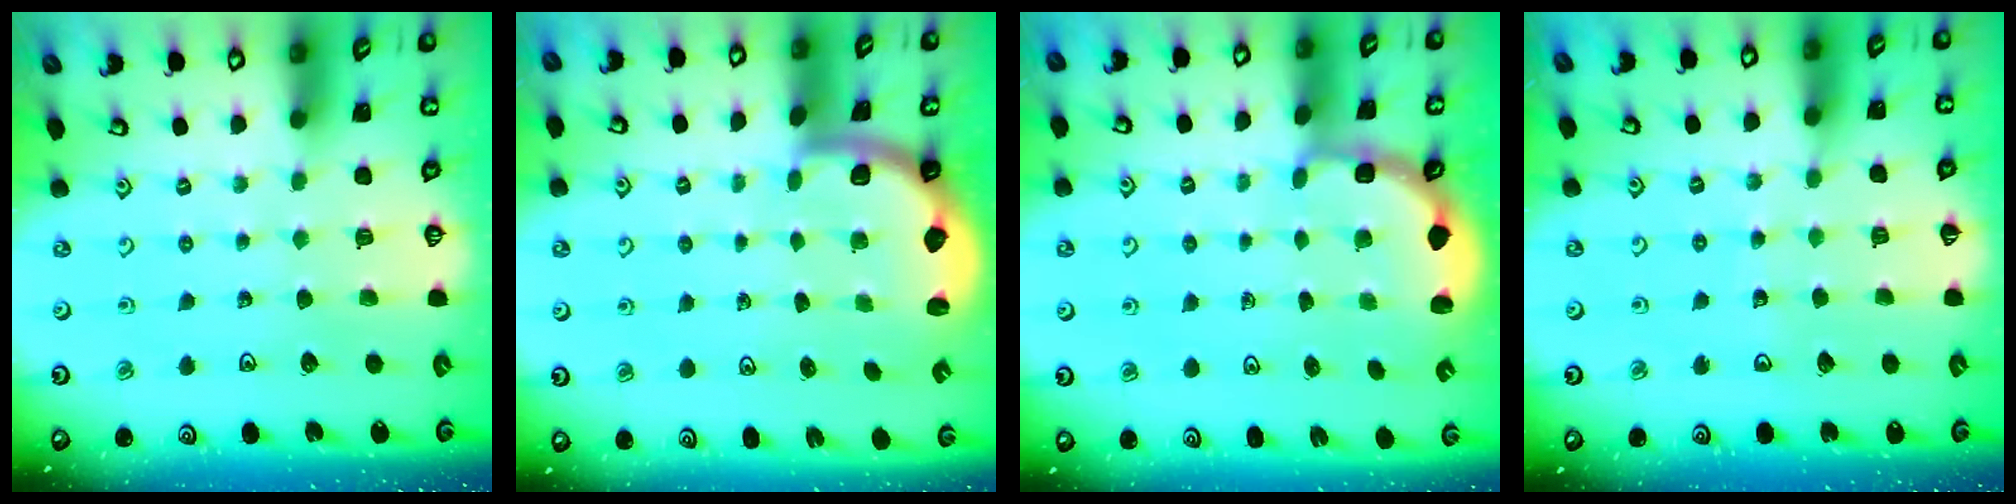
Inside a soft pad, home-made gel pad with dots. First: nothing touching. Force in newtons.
{"total": 2.0, "press": 2.0, "slide": 0.5}
{"total": 2.7, "press": 2.3, "slide": 1.4}
{"total": 3.4, "press": 3.4, "slide": 0.3}